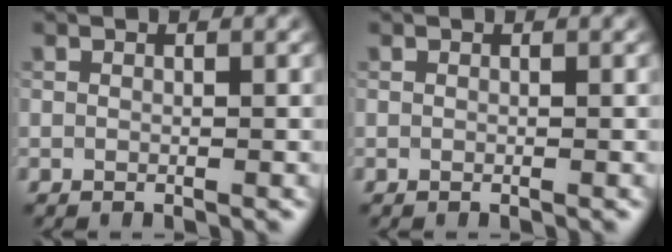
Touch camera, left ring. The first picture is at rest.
{"total": 0.0}